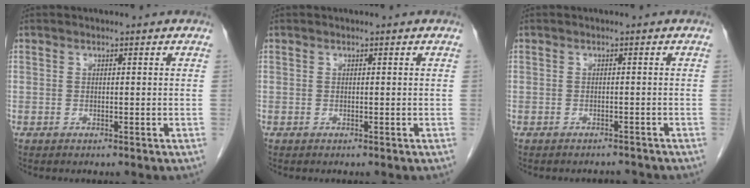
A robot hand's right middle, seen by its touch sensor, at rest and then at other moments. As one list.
[{"total": 0.0}, {"total": 2.0, "force": [-1.9, 0.5, -0.3], "torque": [0.006, -0.003, -0.025]}]